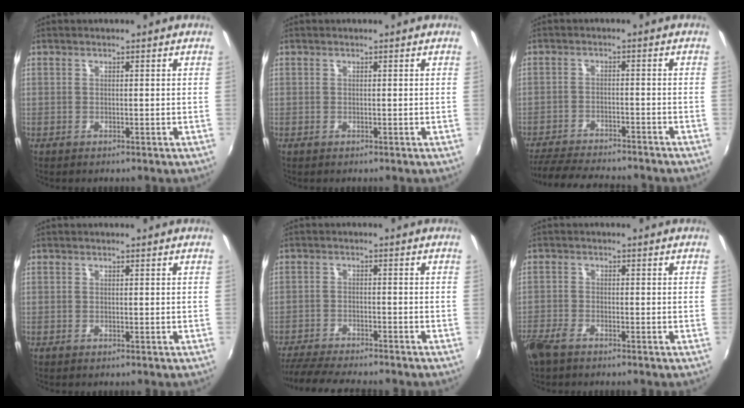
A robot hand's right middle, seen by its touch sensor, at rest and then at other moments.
{"total": 0.0}
{"total": 14.5, "force": [-12.9, 2.7, 6.1], "torque": [-0.133, -0.025, -0.196]}
{"total": 0.0}
{"total": 11.0, "force": [-9.9, 1.2, 4.6], "torque": [-0.112, -0.024, -0.161]}
{"total": 5.2, "force": [-4.0, 1.7, 2.9], "torque": [-0.079, -0.014, -0.080]}